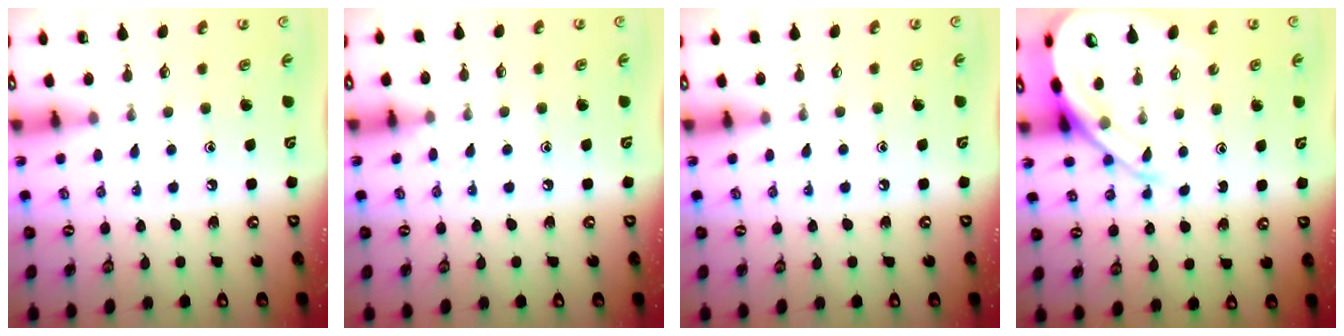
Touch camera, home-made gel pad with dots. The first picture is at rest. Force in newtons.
{"total": 4.9, "press": 4.9, "slide": 0.7}
{"total": 4.1, "press": 4.0, "slide": 0.6}
{"total": 10.7, "press": 10.7, "slide": 1.2}